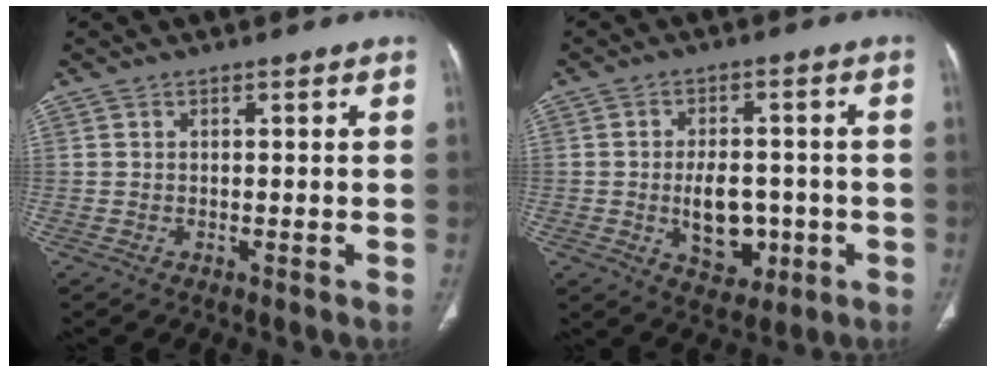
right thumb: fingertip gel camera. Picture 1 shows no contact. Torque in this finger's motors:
{"motor_torque": [4.46, 0.55, 1.47, -1.30, 0.65]}